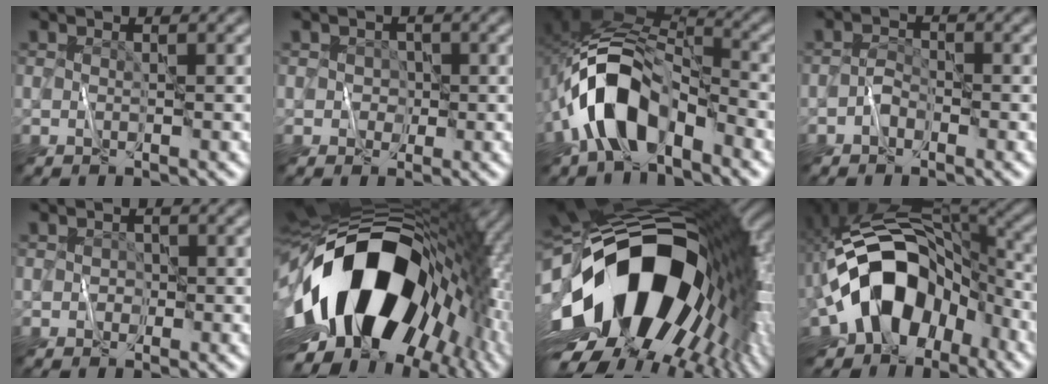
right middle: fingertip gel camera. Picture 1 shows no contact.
{"total": 1.2, "force": [0.0, 1.2, 0.1], "torque": [0.016, 0.006, -0.006]}
{"total": 9.0, "force": [-4.1, 5.3, 6.0], "torque": [-0.107, 0.001, -0.075]}
{"total": 1.2, "force": [-0.7, 0.8, 0.5], "torque": [-0.008, 0.007, -0.018]}
{"total": 0.7, "force": [-0.1, 0.6, 0.1], "torque": [0.004, 0.002, -0.003]}
{"total": 19.0, "force": [-1.8, 11.3, 15.2], "torque": [-0.282, -0.012, -0.037]}
{"total": 18.7, "force": [-2.6, 10.7, 15.1], "torque": [-0.287, -0.032, -0.043]}
{"total": 13.2, "force": [-4.6, 8.4, 9.0], "torque": [-0.138, 0.018, -0.093]}